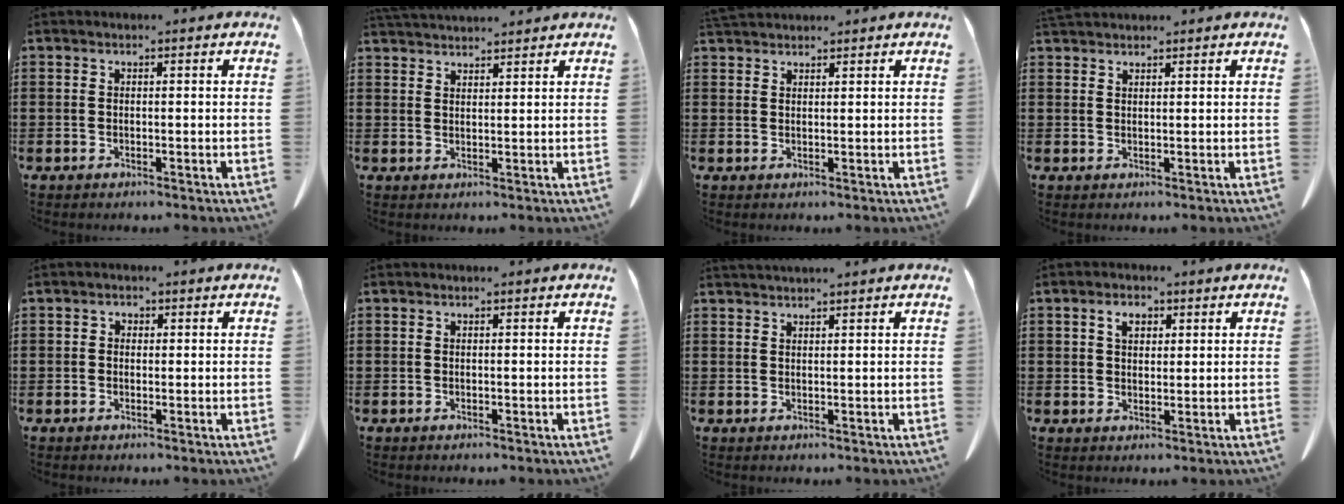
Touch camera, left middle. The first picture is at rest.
{"total": 3.1, "force": [3.1, 0.2, 0.4], "torque": [-0.016, -0.007, 0.060]}
{"total": 2.2, "force": [2.1, 0.5, 0.5], "torque": [-0.015, 0.004, 0.041]}
{"total": 1.7, "force": [1.6, 0.4, 0.3], "torque": [-0.009, 0.002, 0.032]}
{"total": 0.8, "force": [0.0, 0.7, 0.4], "torque": [-0.009, 0.005, -0.001]}
{"total": 0.0}
{"total": 1.3, "force": [1.3, -0.1, 0.2], "torque": [-0.007, -0.001, 0.025]}
{"total": 3.1, "force": [1.5, 1.9, 2.0], "torque": [-0.039, 0.007, 0.023]}